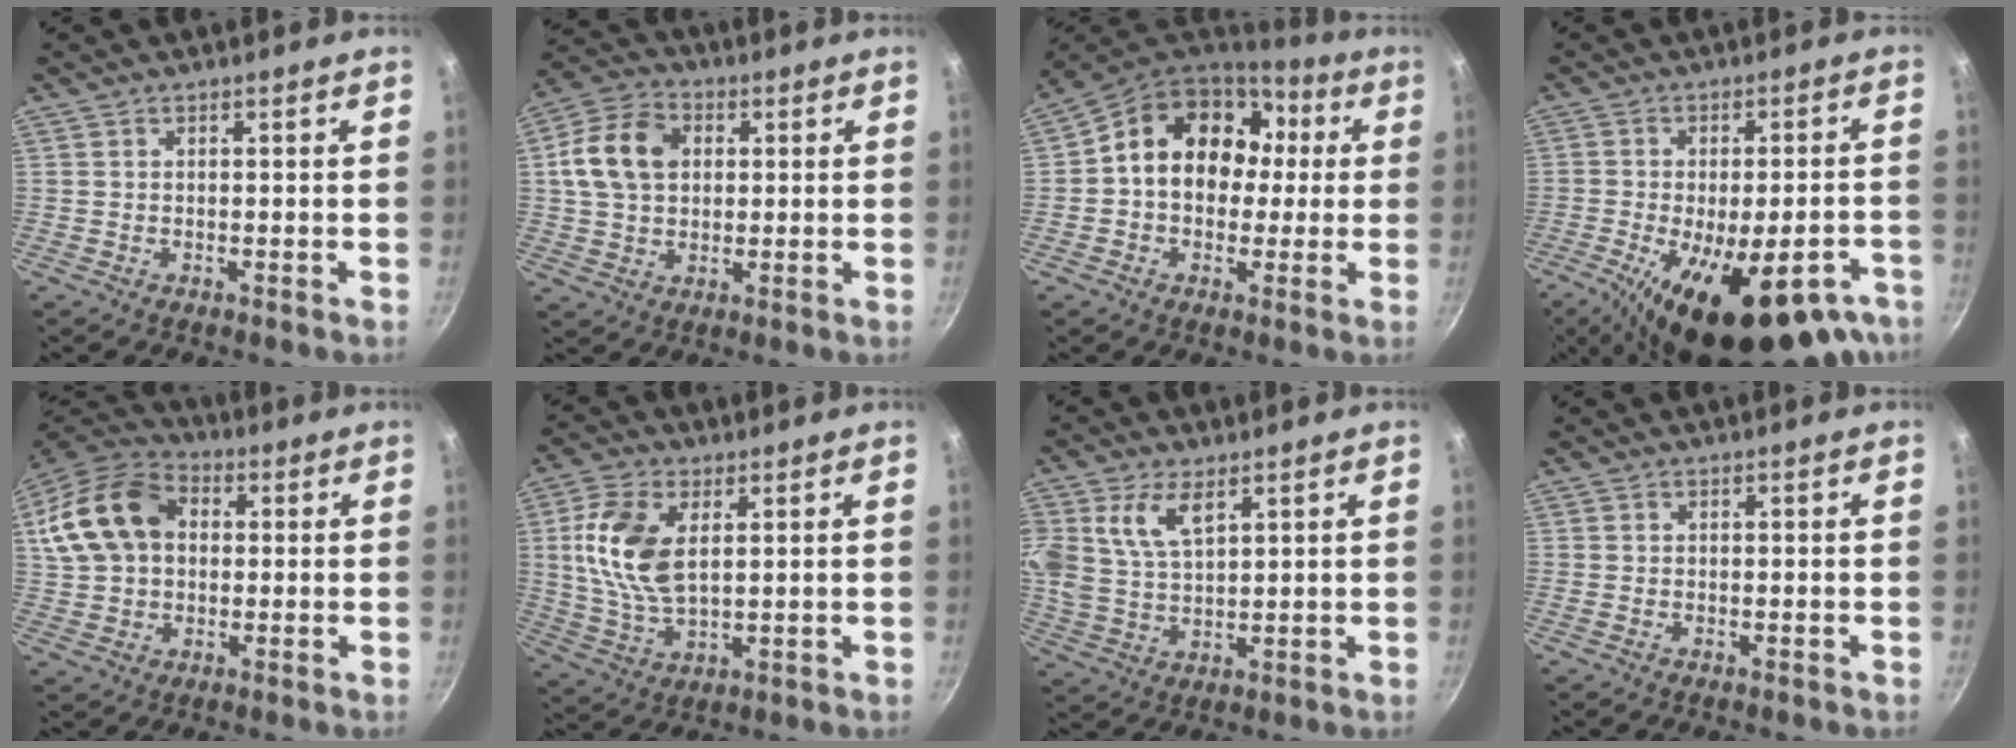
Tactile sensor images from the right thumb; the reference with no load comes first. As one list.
[{"total": 12.1, "force": [2.3, 9.0, 7.8], "torque": [-0.128, 0.014, 0.030]}, {"total": 17.3, "force": [2.1, 13.6, 10.4], "torque": [-0.130, 0.043, 0.022]}, {"total": 25.9, "force": [-12.8, 10.7, 19.8], "torque": [-0.262, 0.015, -0.174]}, {"total": 17.3, "force": [3.3, 12.5, 11.4], "torque": [-0.210, 0.029, 0.049]}, {"total": 12.8, "force": [3.0, 7.1, 10.2], "torque": [-0.201, -0.009, 0.061]}, {"total": 9.8, "force": [4.4, 5.5, 6.9], "torque": [-0.134, -0.017, 0.087]}, {"total": 0.0}]